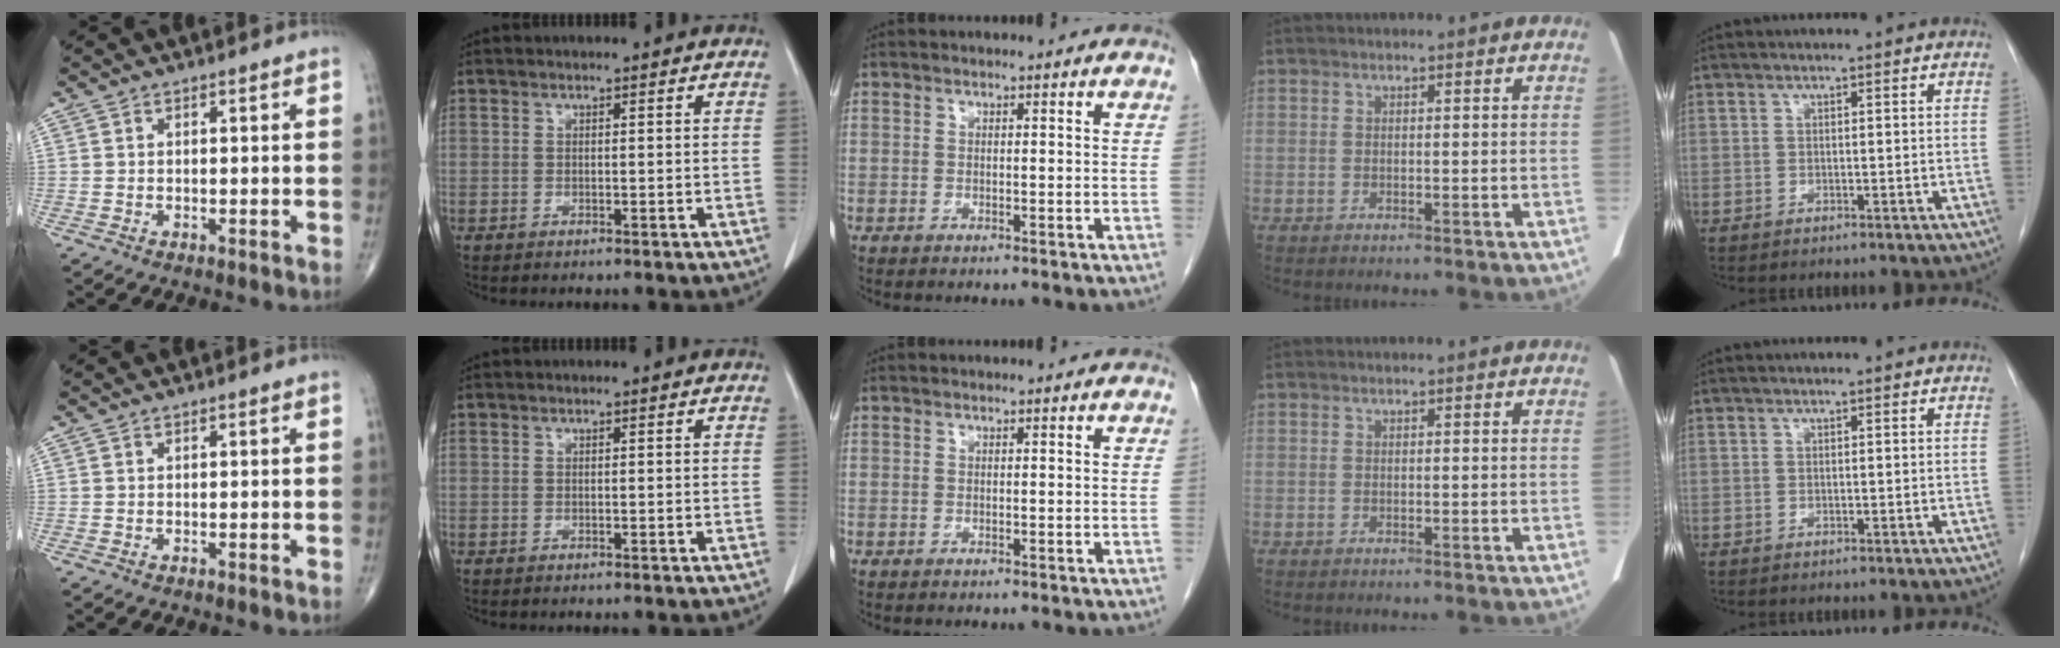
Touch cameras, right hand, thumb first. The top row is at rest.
{}